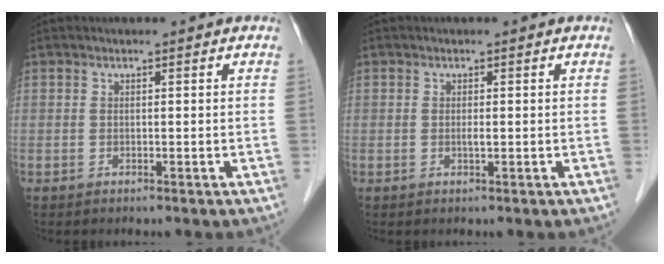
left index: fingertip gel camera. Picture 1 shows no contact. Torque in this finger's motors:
{"motor_torque": [0.18, 0.12, 0.00, 0.03]}